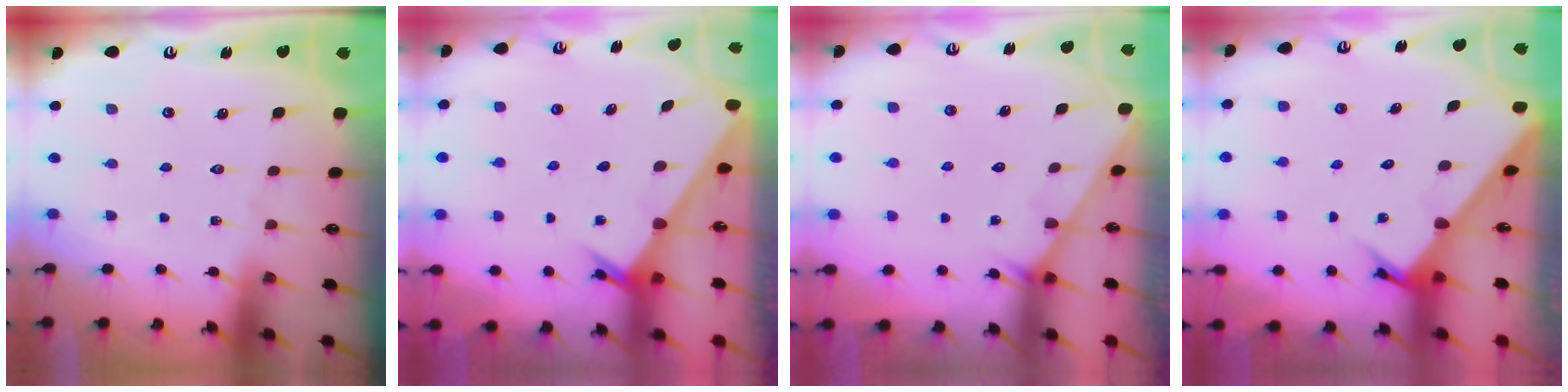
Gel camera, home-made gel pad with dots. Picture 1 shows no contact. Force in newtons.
{"total": 2.5, "press": 2.5, "slide": 0.2}
{"total": 2.1, "press": 2.1, "slide": 0.2}
{"total": 2.8, "press": 2.8, "slide": 0.3}